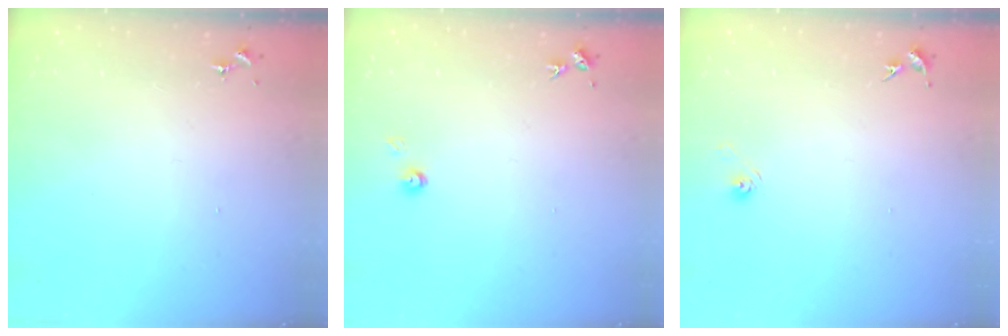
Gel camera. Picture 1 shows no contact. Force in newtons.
{"total": 3.5, "press": 3.5, "slide": 0.3}
{"total": 3.0, "press": 2.5, "slide": 1.7}